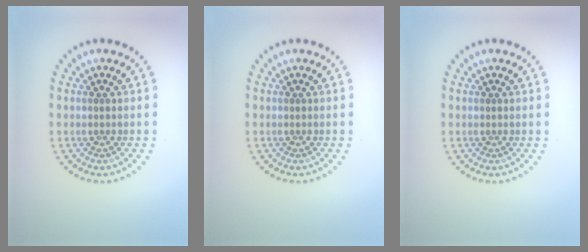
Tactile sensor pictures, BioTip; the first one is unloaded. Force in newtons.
{"total": 0.0}
{"total": 0.0}